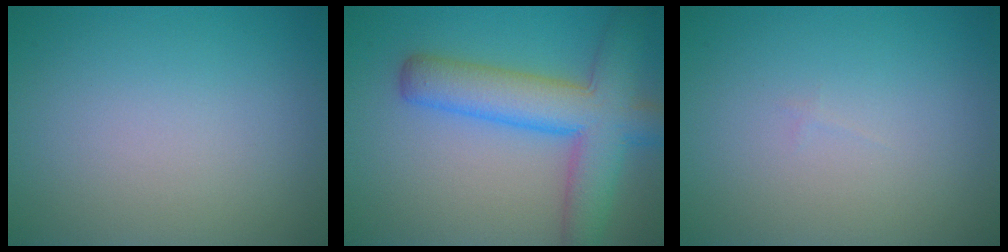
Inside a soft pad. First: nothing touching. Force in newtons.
{"total": 8.0, "press": 8.0, "slide": 0.3}
{"total": 0.0}